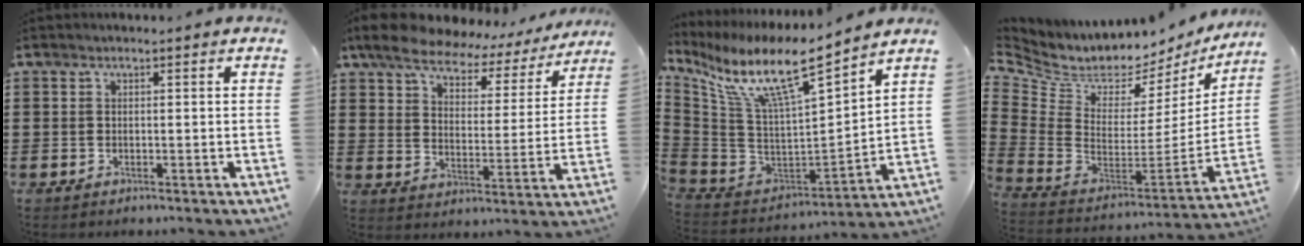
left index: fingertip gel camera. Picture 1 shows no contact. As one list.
[{"total": 6.8, "force": [5.9, 2.3, 2.3], "torque": [-0.076, -0.027, 0.101]}, {"total": 11.5, "force": [7.7, 1.9, 8.3], "torque": [-0.187, -0.058, 0.130]}, {"total": 4.6, "force": [3.6, 2.5, 1.5], "torque": [-0.062, -0.048, 0.060]}]